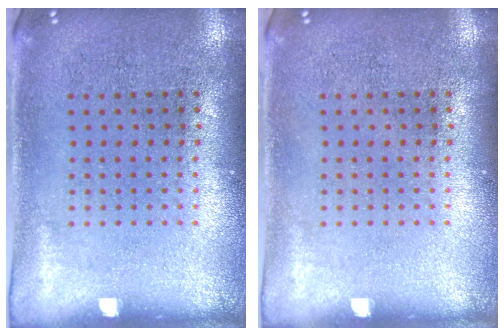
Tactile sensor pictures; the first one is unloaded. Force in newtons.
{"total": 0.0}